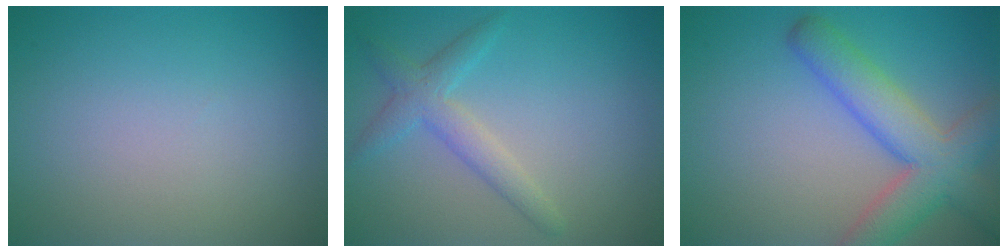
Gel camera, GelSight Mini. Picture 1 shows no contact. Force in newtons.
{"total": 2.8, "press": 2.8, "slide": 0.0}
{"total": 6.6, "press": 6.6, "slide": 0.3}